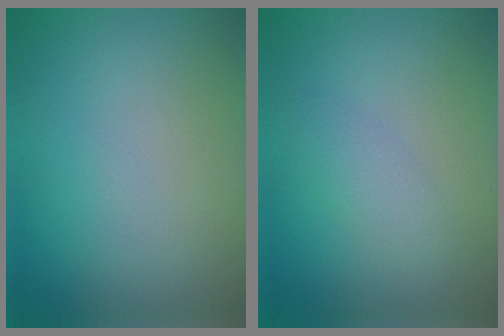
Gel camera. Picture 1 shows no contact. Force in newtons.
{"total": 1.6, "press": 1.6, "slide": 0.0}